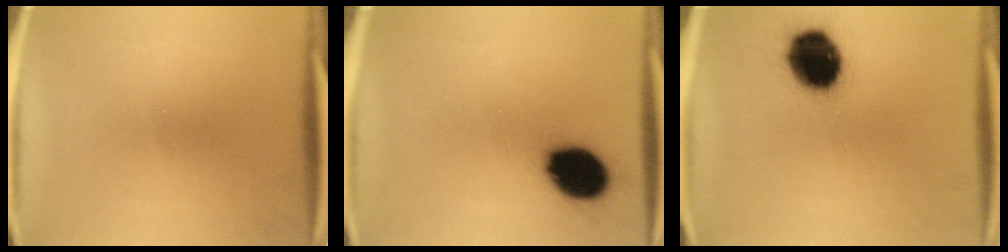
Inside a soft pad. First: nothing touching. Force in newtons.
{"total": 13.6}
{"total": 16.6}